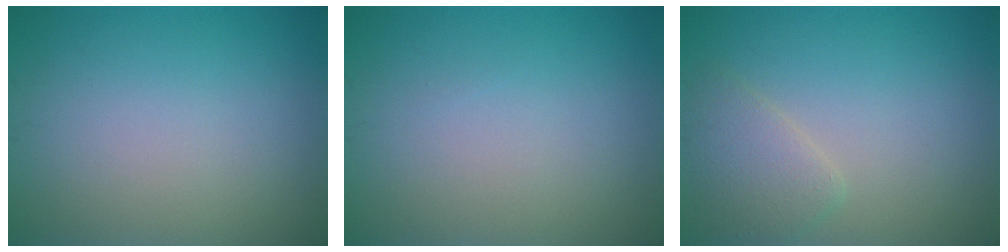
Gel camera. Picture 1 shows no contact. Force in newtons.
{"total": 0.0}
{"total": 2.5, "press": 2.5, "slide": 0.1}